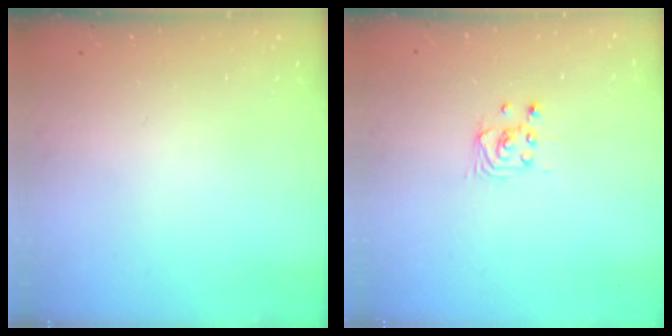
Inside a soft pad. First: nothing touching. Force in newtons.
{"total": 2.2, "press": 2.2, "slide": 0.2}